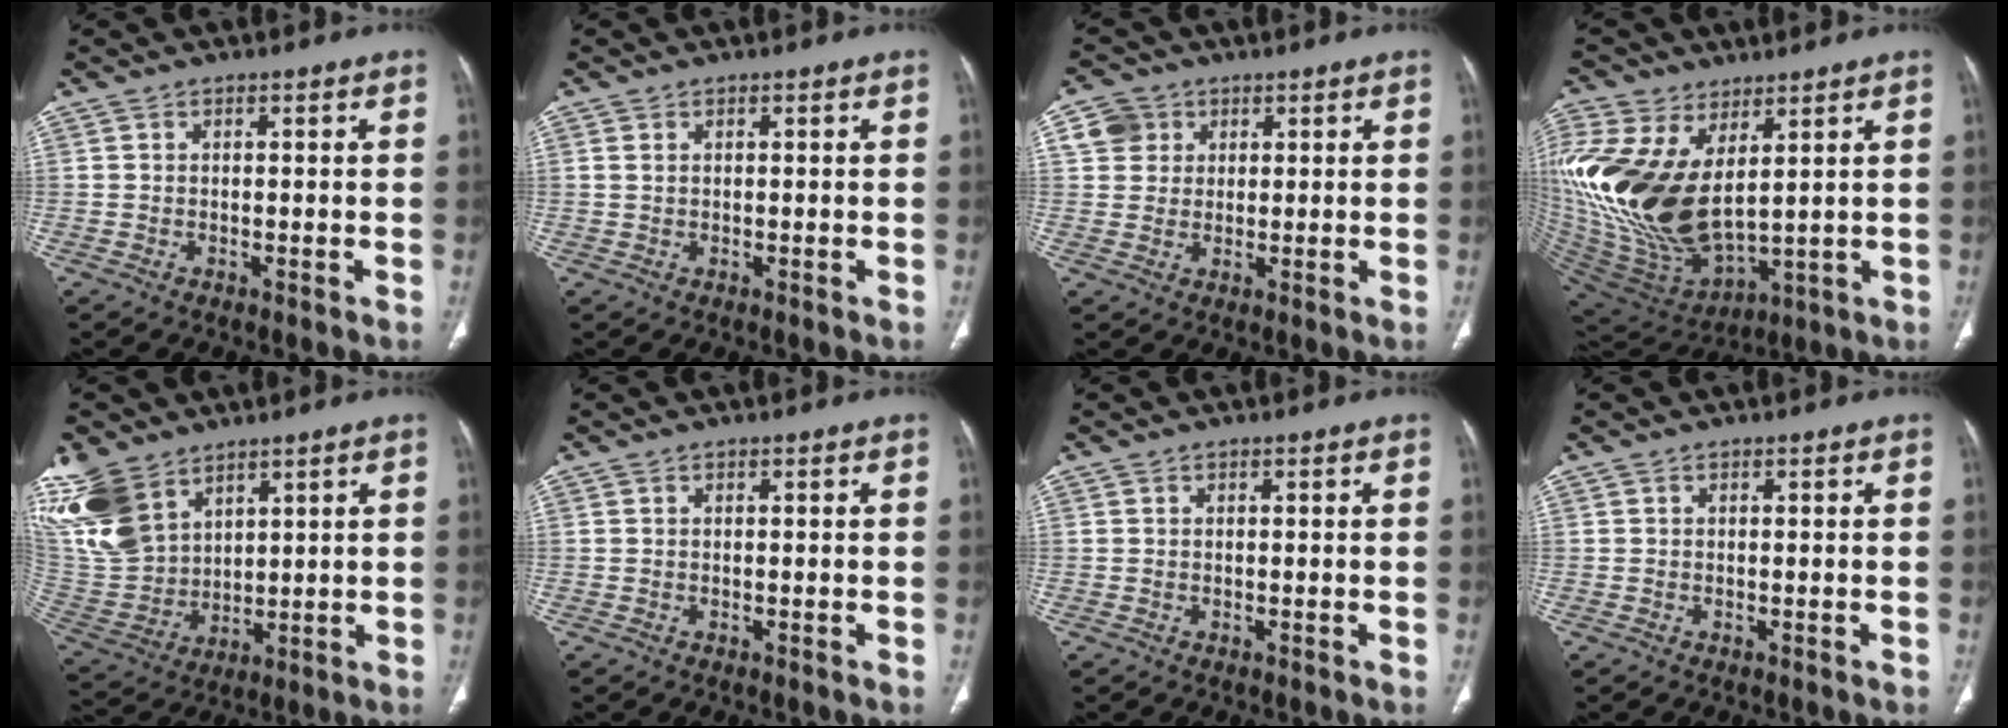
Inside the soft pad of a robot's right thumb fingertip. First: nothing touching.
{"total": 1.1, "force": [0.5, 0.7, 0.6], "torque": [-0.015, 0.003, 0.014]}
{"total": 5.1, "force": [2.0, 4.6, 1.0], "torque": [0.002, 0.000, 0.036]}
{"total": 22.5, "force": [5.3, 12.7, 17.8], "torque": [-0.396, -0.037, 0.120]}
{"total": 18.0, "force": [10.9, 11.2, 9.0], "torque": [-0.198, -0.028, 0.233]}
{"total": 0.0}
{"total": 0.0}
{"total": 0.0}